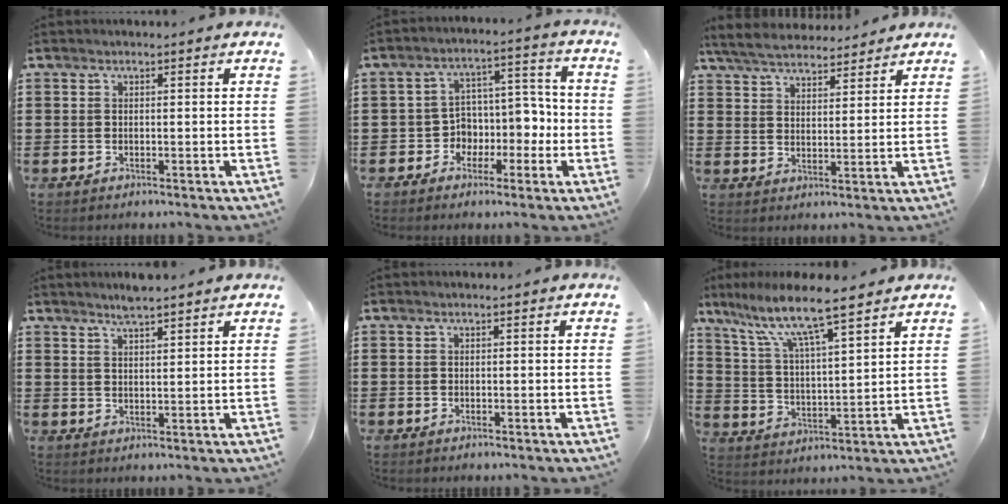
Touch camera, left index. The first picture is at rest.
{"total": 5.7, "force": [-1.3, 5.2, 1.9], "torque": [-0.056, 0.003, -0.023]}
{"total": 5.3, "force": [5.0, 1.2, 1.3], "torque": [-0.045, -0.016, 0.092]}
{"total": 3.4, "force": [3.1, 0.1, 1.5], "torque": [-0.035, -0.003, 0.056]}
{"total": 0.0}
{"total": 9.2, "force": [7.4, 0.8, 5.4], "torque": [-0.132, -0.036, 0.124]}